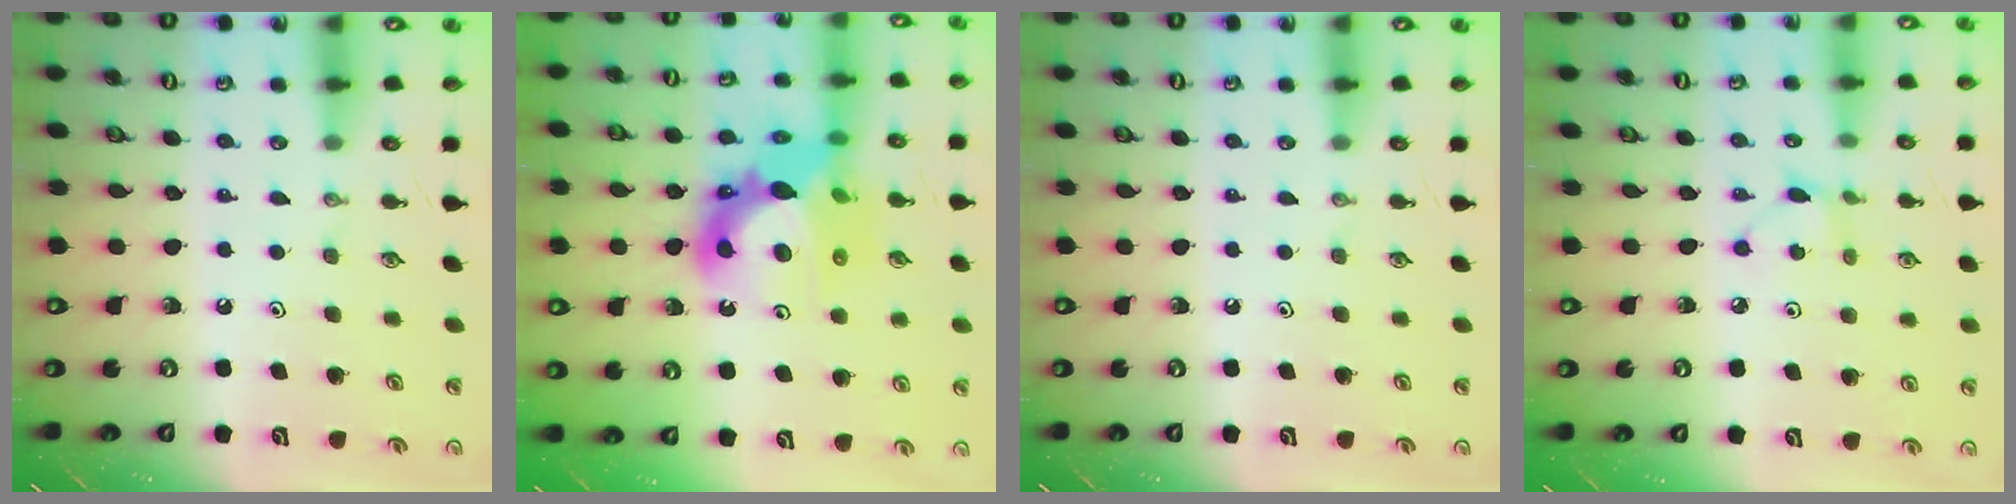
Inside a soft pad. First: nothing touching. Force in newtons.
{"total": 15.9, "press": 15.8, "slide": 1.5}
{"total": 0.0}
{"total": 3.9, "press": 3.8, "slide": 0.5}